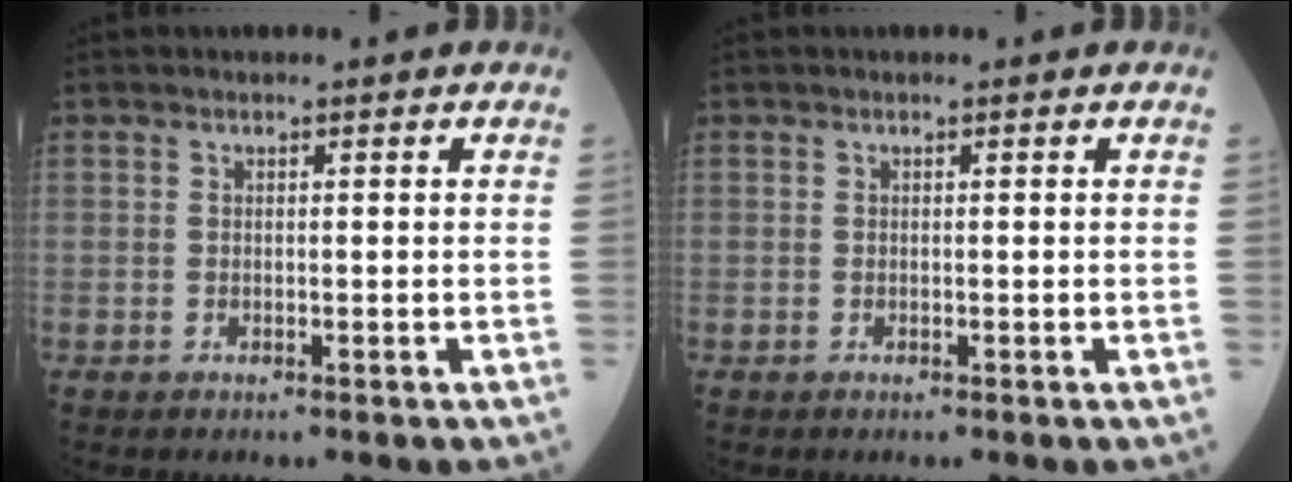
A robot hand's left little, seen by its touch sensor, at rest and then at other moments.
{"total": 0.0}